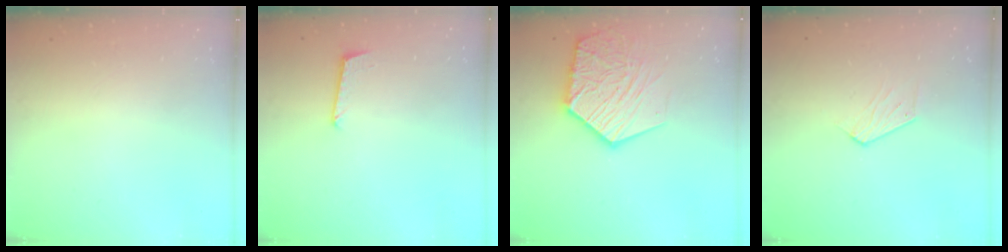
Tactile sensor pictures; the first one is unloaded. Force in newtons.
{"total": 5.6, "press": 5.5, "slide": 0.5}
{"total": 16.6, "press": 16.5, "slide": 1.6}
{"total": 5.2, "press": 5.2, "slide": 0.5}